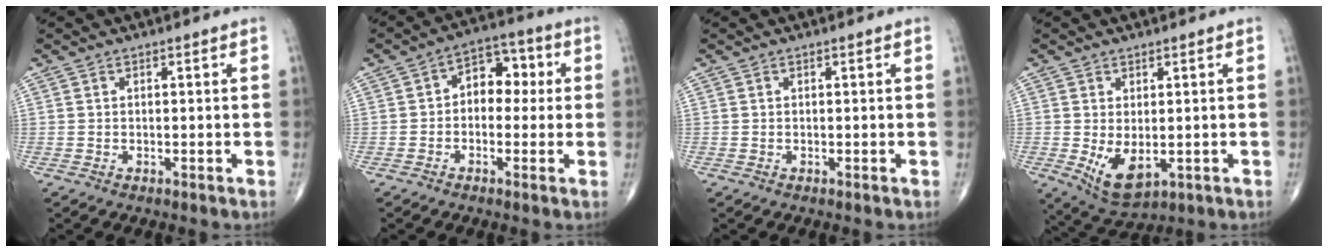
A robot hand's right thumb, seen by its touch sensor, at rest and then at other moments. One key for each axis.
{"total": 7.8, "fx": 0.5, "fy": 5.5, "fz": 5.6, "tx": -0.042, "ty": 0.031, "tz": -0.004}
{"total": 0.0}
{"total": 6.9, "fx": -0.9, "fy": 3.6, "fz": 5.8, "tx": -0.093, "ty": -0.016, "tz": 0.003}